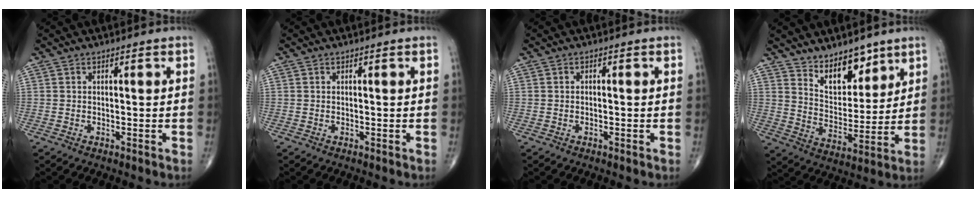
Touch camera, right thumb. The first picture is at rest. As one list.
[{"total": 0.0}, {"total": 0.0}, {"total": 10.1, "force": [7.5, 4.9, 4.6], "torque": [-0.042, -0.062, 0.139]}]